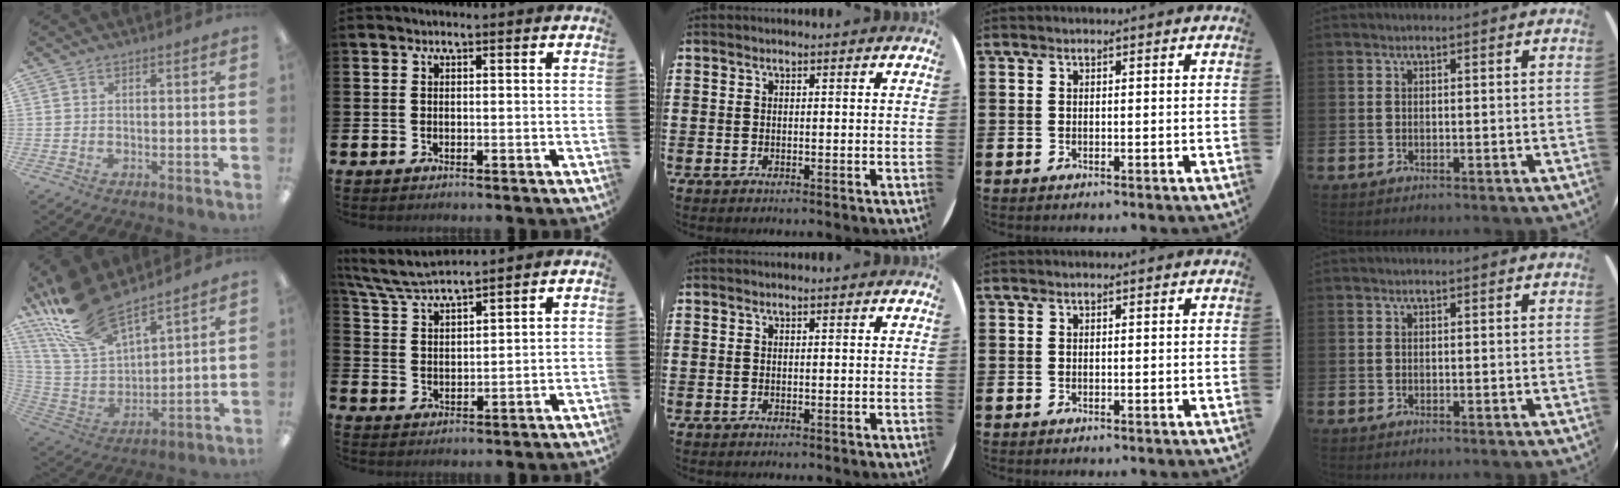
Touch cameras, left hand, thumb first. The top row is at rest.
{"thumb": {"total": 19.6, "force": [15.6, 7.2, 9.4], "torque": [-0.221, -0.084, 0.289]}, "index": {"total": 6.1, "force": [5.8, 0.5, 1.8], "torque": [-0.062, -0.023, 0.106]}}